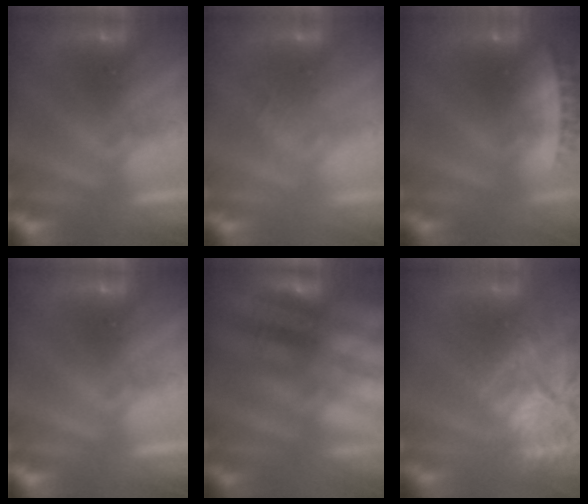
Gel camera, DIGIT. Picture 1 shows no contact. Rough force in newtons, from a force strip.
{"total": 1.1}
{"total": 2.7}
{"total": 0.0}
{"total": 2.8}
{"total": 7.6}